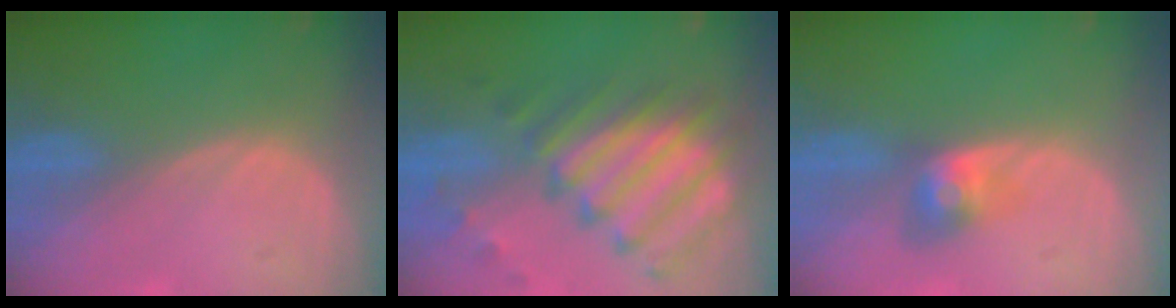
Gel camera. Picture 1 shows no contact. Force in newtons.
{"total": 11.9, "press": 10.4, "slide": 5.8}
{"total": 3.9, "press": 3.9, "slide": 0.3}